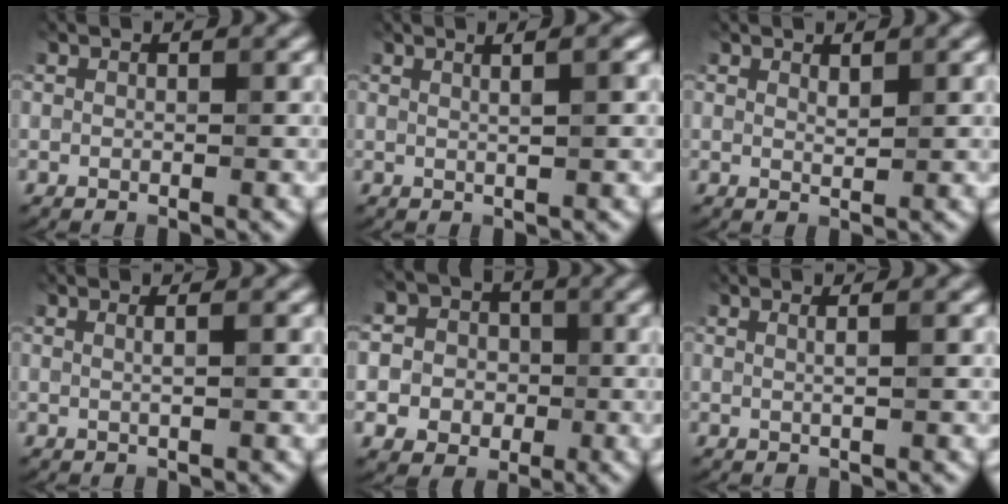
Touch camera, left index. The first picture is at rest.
{"total": 3.0, "force": [1.2, 1.2, 2.4], "torque": [-0.008, 0.007, -0.010]}
{"total": 0.9, "force": [0.7, 0.2, 0.5], "torque": [-0.011, -0.003, 0.013]}
{"total": 1.4, "force": [0.4, 0.6, 1.2], "torque": [-0.009, -0.003, -0.006]}
{"total": 7.5, "force": [0.0, 7.1, 2.4], "torque": [-0.040, 0.027, -0.025]}
{"total": 1.7, "force": [0.6, 0.8, 1.4], "torque": [-0.007, -0.001, -0.009]}